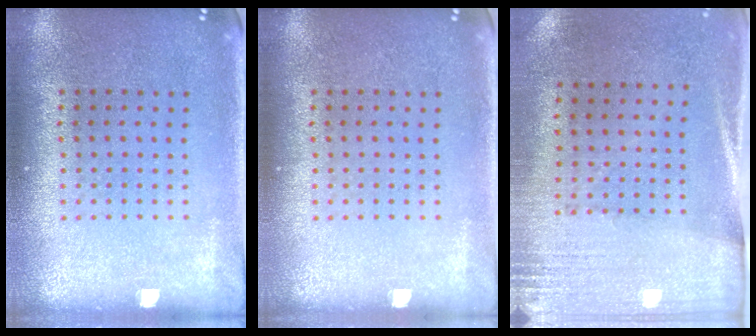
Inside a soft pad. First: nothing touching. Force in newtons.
{"total": 0.0}
{"total": 2.7, "press": 2.3, "slide": 1.4}